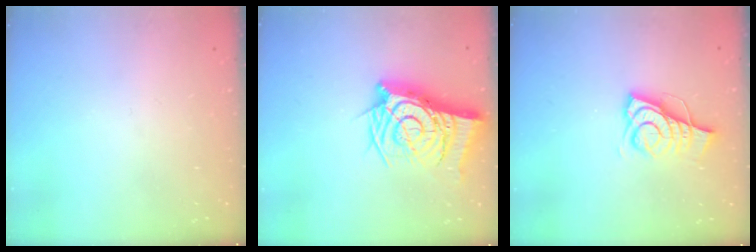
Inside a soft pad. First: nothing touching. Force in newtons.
{"total": 15.9, "press": 15.8, "slide": 1.6}
{"total": 10.2, "press": 9.6, "slide": 3.3}